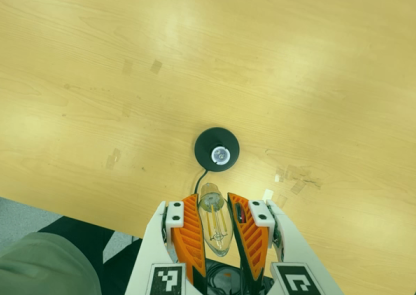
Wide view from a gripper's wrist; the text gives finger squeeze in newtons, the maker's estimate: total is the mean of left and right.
{"total": 19.1, "left": 20.2, "right": 18.1}